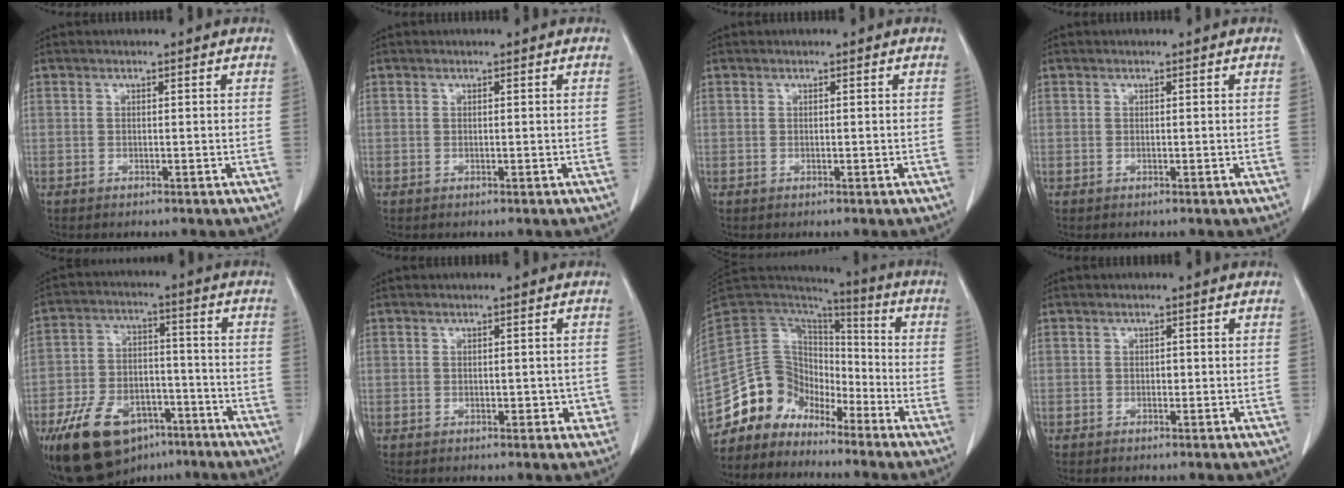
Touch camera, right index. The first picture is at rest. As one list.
[{"total": 0.0}, {"total": 0.0}, {"total": 0.0}, {"total": 18.3, "force": [-11.2, 9.9, 10.5], "torque": [-0.204, 0.008, -0.185]}, {"total": 3.1, "force": [-0.7, 1.9, 2.4], "torque": [-0.027, 0.010, -0.003]}, {"total": 13.8, "force": [-11.2, 7.6, 2.8], "torque": [-0.056, 0.063, -0.211]}, {"total": 1.5, "force": [-0.2, 1.0, 1.1], "torque": [-0.019, 0.003, -0.002]}]